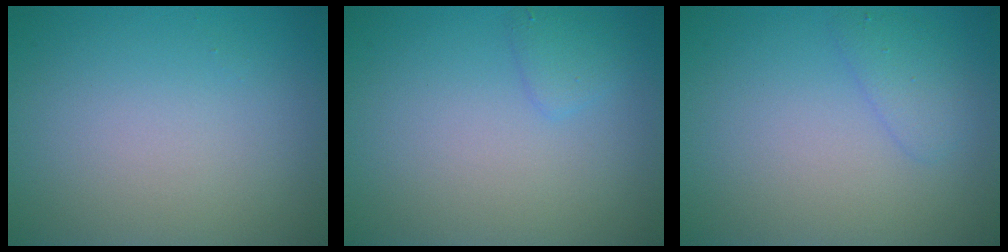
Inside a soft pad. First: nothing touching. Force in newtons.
{"total": 1.2, "press": 1.2, "slide": 0.1}
{"total": 1.7, "press": 1.7, "slide": 0.1}